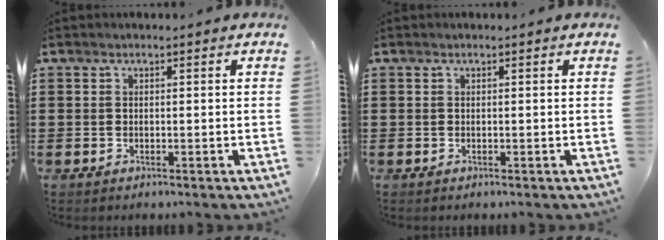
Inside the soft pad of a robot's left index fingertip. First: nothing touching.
{"total": 0.0}